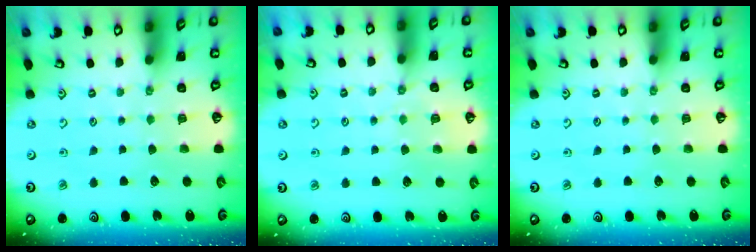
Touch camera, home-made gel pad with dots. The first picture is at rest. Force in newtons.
{"total": 2.5, "press": 2.5, "slide": 0.4}
{"total": 0.0}